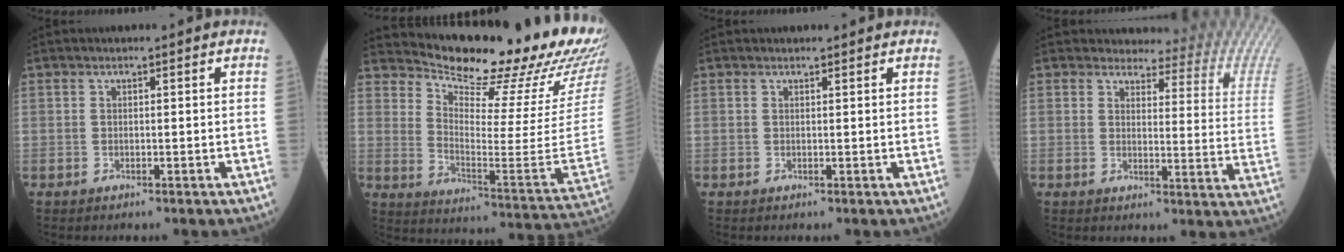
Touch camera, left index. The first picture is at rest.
{"total": 24.4, "force": [22.8, 0.9, 8.6], "torque": [-0.151, -0.139, 0.290]}
{"total": 1.4, "force": [1.4, 0.4, 0.3], "torque": [-0.010, 0.006, 0.013]}
{"total": 18.5, "force": [17.7, 1.8, 5.3], "torque": [-0.046, -0.118, 0.170]}